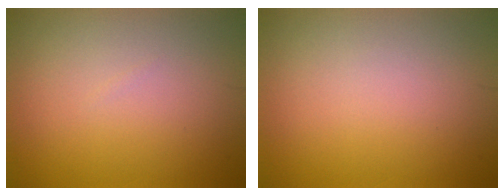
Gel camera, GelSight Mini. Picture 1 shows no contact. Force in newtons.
{"total": 0.0}